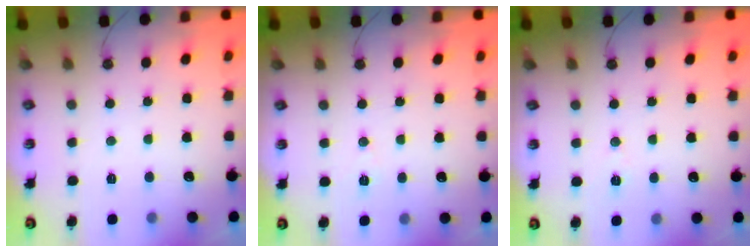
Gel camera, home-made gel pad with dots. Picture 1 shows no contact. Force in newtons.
{"total": 5.6, "press": 3.2, "slide": 4.5}
{"total": 5.7, "press": 3.5, "slide": 4.5}